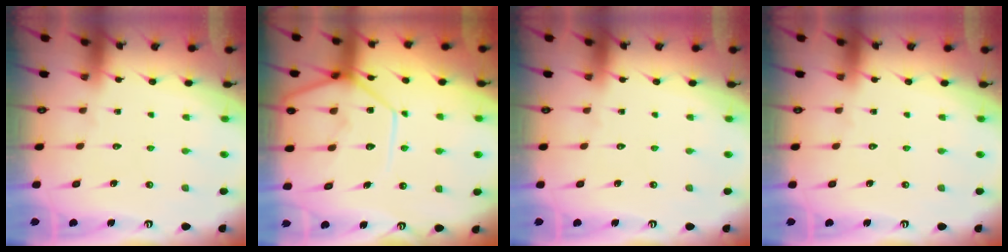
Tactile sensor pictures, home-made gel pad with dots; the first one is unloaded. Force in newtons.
{"total": 14.6, "press": 14.5, "slide": 1.5}
{"total": 0.0}
{"total": 0.0}